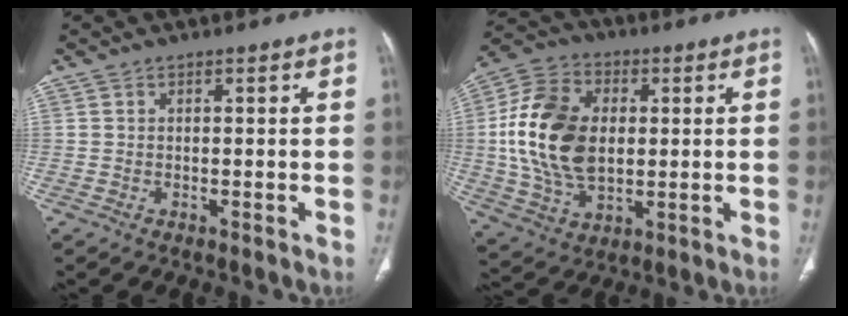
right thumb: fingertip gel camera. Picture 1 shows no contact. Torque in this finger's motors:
{"motor_torque": [2.50, 2.51, 1.19, -1.01, 0.50]}